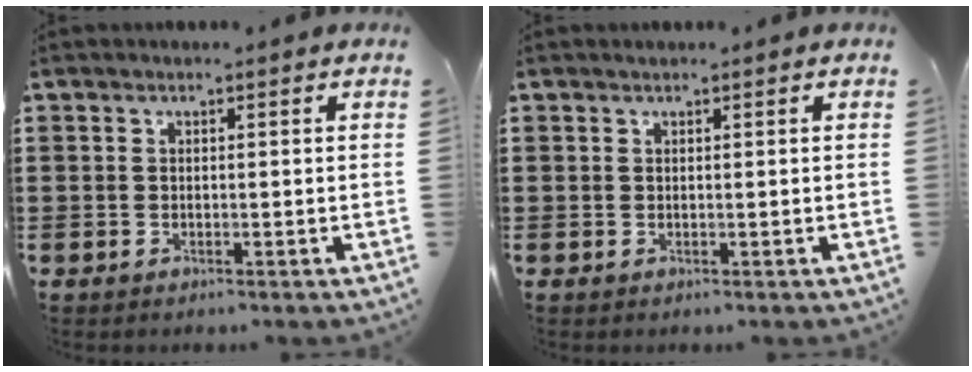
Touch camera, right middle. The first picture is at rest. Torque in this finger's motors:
{"motor_torque": [0.00, 0.00, 0.02, 0.00]}